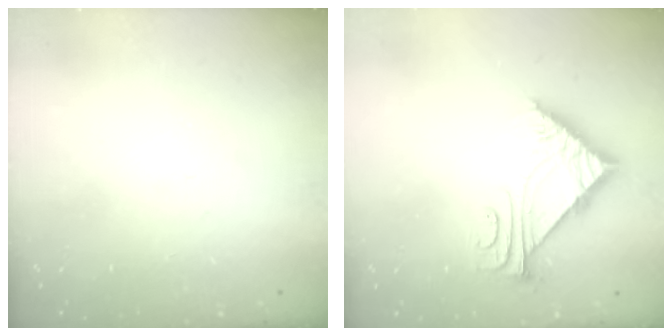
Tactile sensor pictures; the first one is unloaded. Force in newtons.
{"total": 8.2, "press": 8.2, "slide": 0.5}